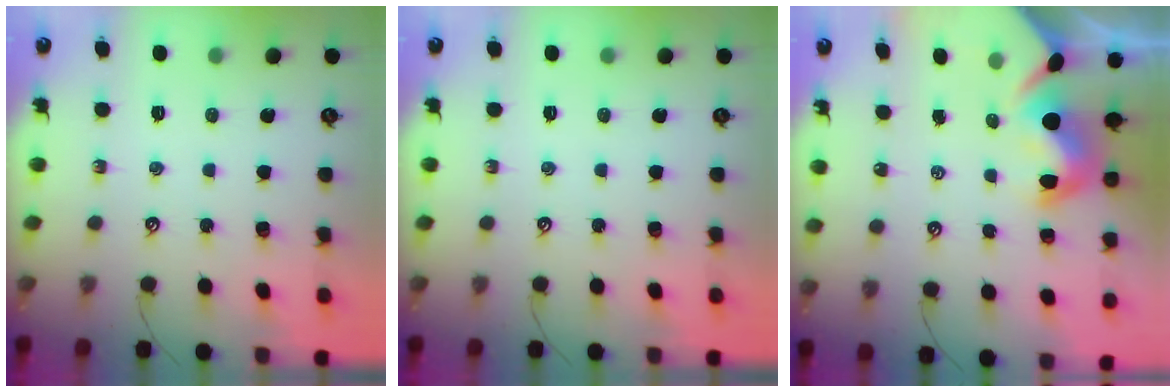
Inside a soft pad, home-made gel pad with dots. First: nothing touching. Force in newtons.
{"total": 0.0}
{"total": 7.2, "press": 7.2, "slide": 0.8}